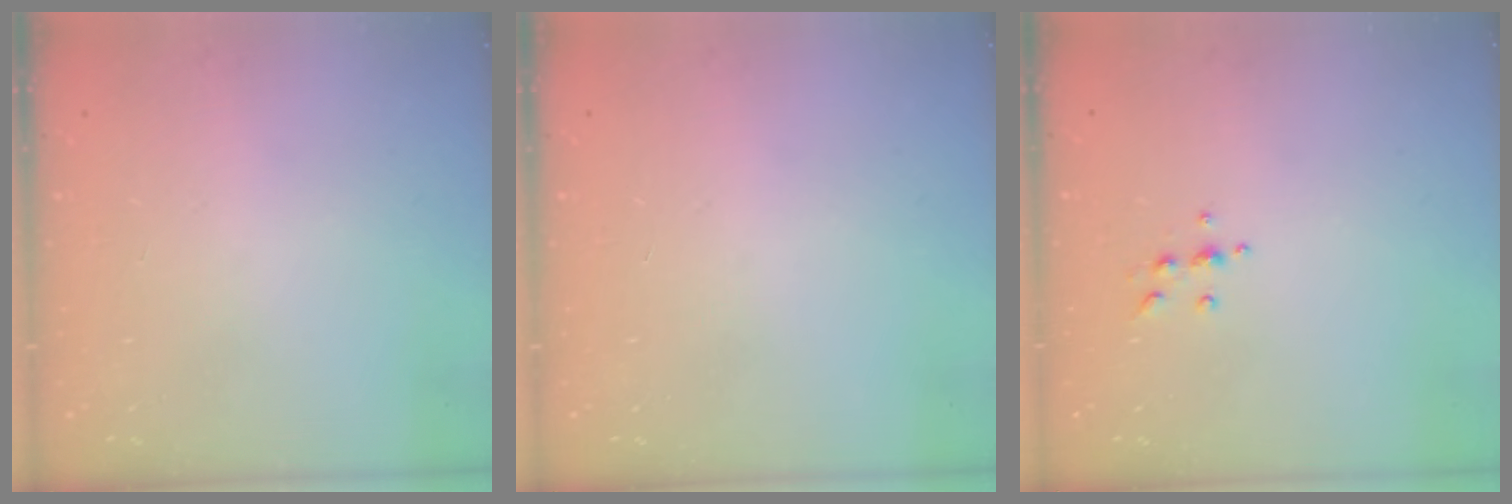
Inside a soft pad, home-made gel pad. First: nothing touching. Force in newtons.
{"total": 0.0}
{"total": 5.7, "press": 5.7, "slide": 0.5}